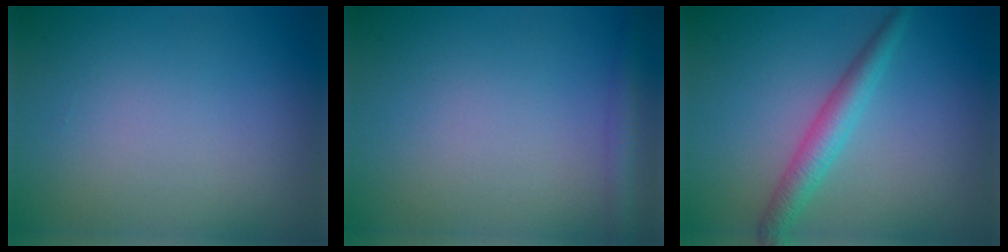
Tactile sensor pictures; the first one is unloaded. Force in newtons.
{"total": 2.1, "press": 2.1, "slide": 0.1}
{"total": 2.9, "press": 2.9, "slide": 0.0}